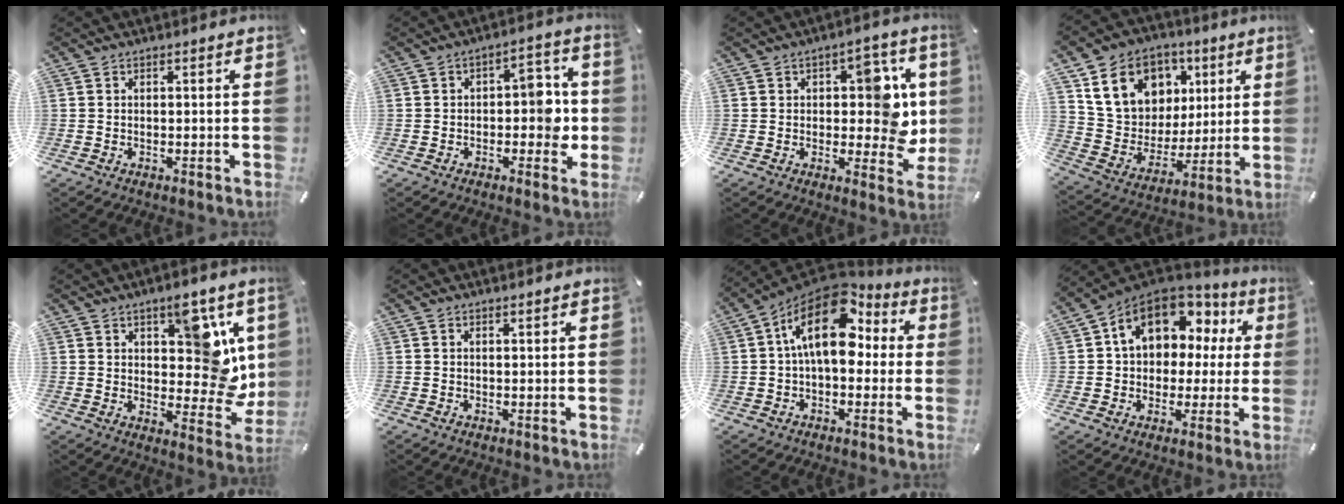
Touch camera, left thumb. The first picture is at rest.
{"total": 8.1, "force": [-0.8, 4.9, 6.4], "torque": [-0.073, 0.005, -0.020]}
{"total": 11.8, "force": [1.4, 7.2, 9.3], "torque": [-0.092, -0.008, 0.019]}
{"total": 17.2, "force": [7.7, 14.0, 6.5], "torque": [-0.116, -0.026, 0.152]}
{"total": 13.7, "force": [4.9, 8.1, 9.9], "torque": [-0.089, -0.042, 0.085]}
{"total": 0.9, "force": [0.9, -0.1, 0.4], "torque": [-0.006, -0.003, 0.016]}
{"total": 17.7, "force": [4.2, 10.1, 13.9], "torque": [-0.242, -0.021, 0.068]}
{"total": 14.3, "force": [5.4, 10.5, 8.1], "torque": [-0.140, -0.018, 0.101]}